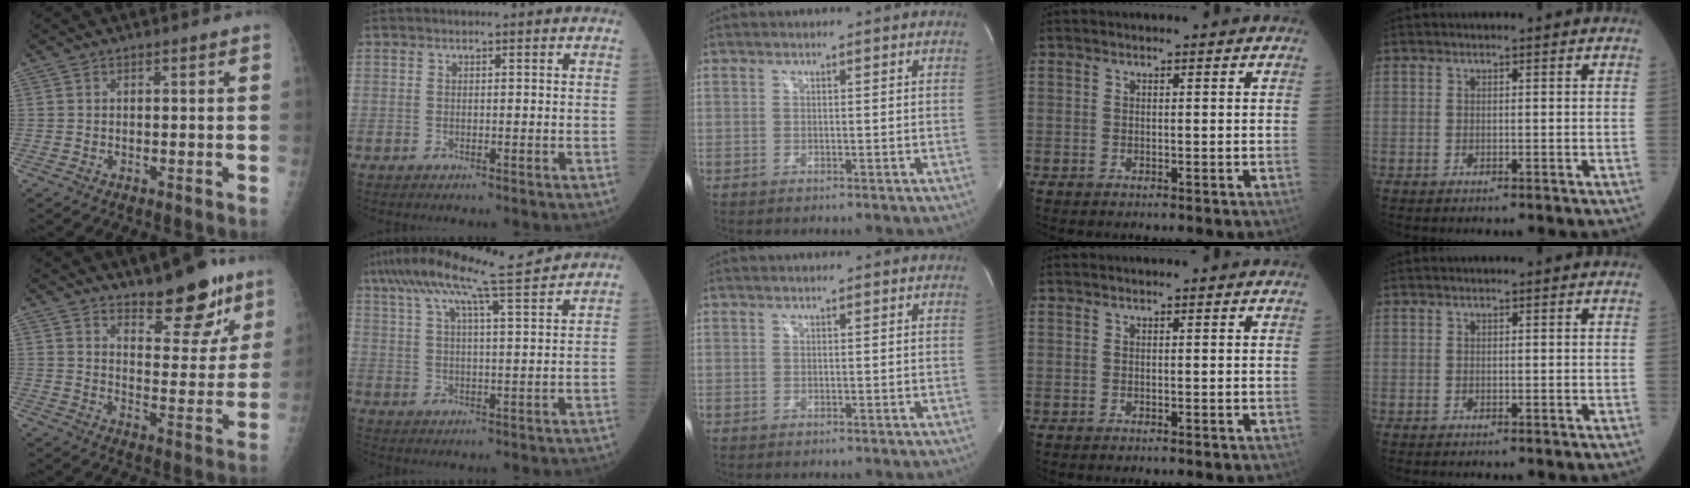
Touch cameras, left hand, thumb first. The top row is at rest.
{"thumb": {"total": 12.7, "force": [9.4, 4.6, 7.2], "torque": [-0.055, -0.068, 0.144]}, "index": {"total": 12.2, "force": [10.3, -0.9, 6.5], "torque": [-0.122, 0.021, 0.161]}}